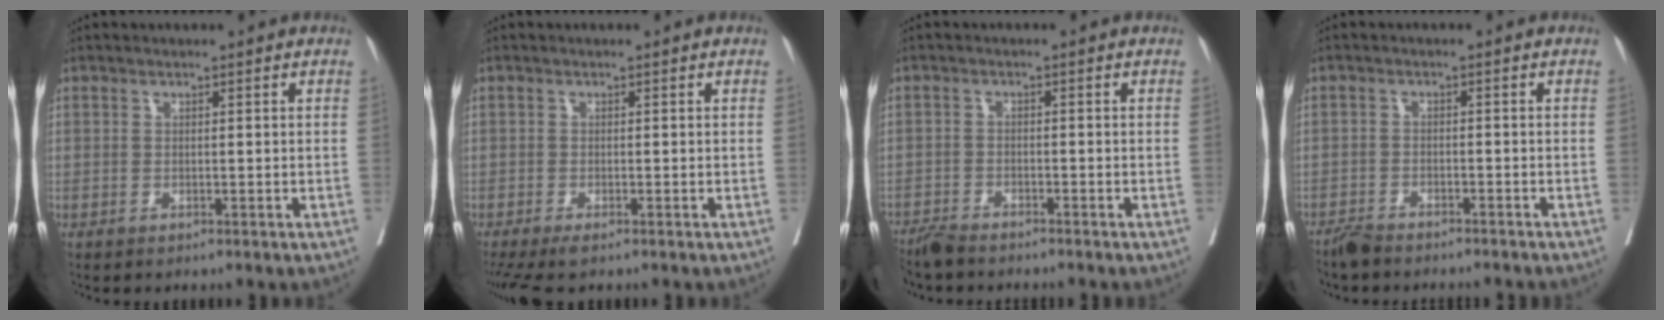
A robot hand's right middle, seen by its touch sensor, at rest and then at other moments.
{"total": 4.6, "force": [-3.4, 1.0, 2.9], "torque": [-0.050, -0.014, -0.060]}
{"total": 4.3, "force": [-4.0, 0.5, 1.3], "torque": [-0.017, -0.012, -0.070]}
{"total": 4.8, "force": [-4.7, 0.6, 1.1], "torque": [-0.011, -0.009, -0.074]}